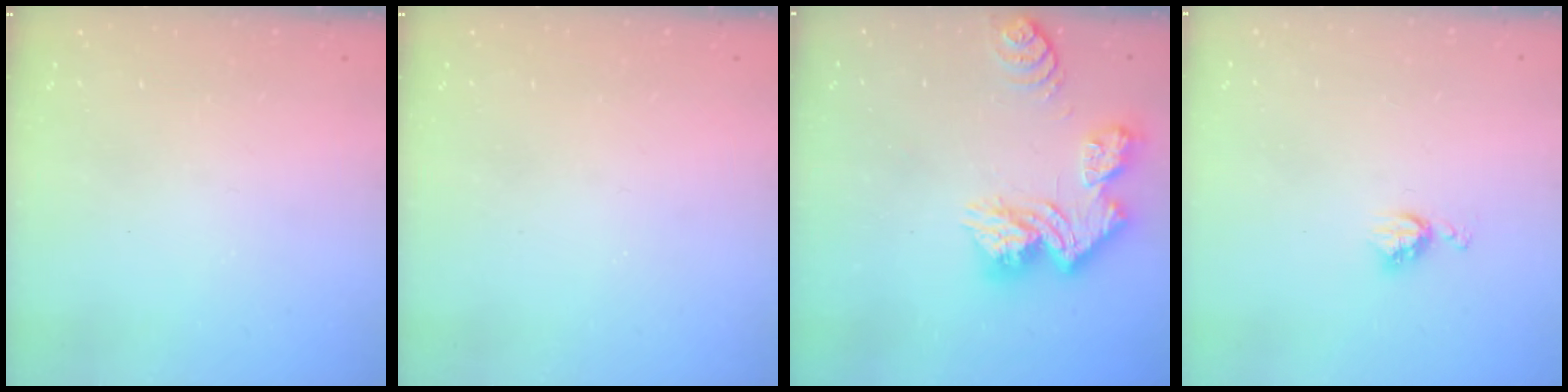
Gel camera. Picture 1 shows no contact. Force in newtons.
{"total": 0.0}
{"total": 13.2, "press": 13.2, "slide": 1.2}
{"total": 5.0, "press": 4.9, "slide": 0.7}